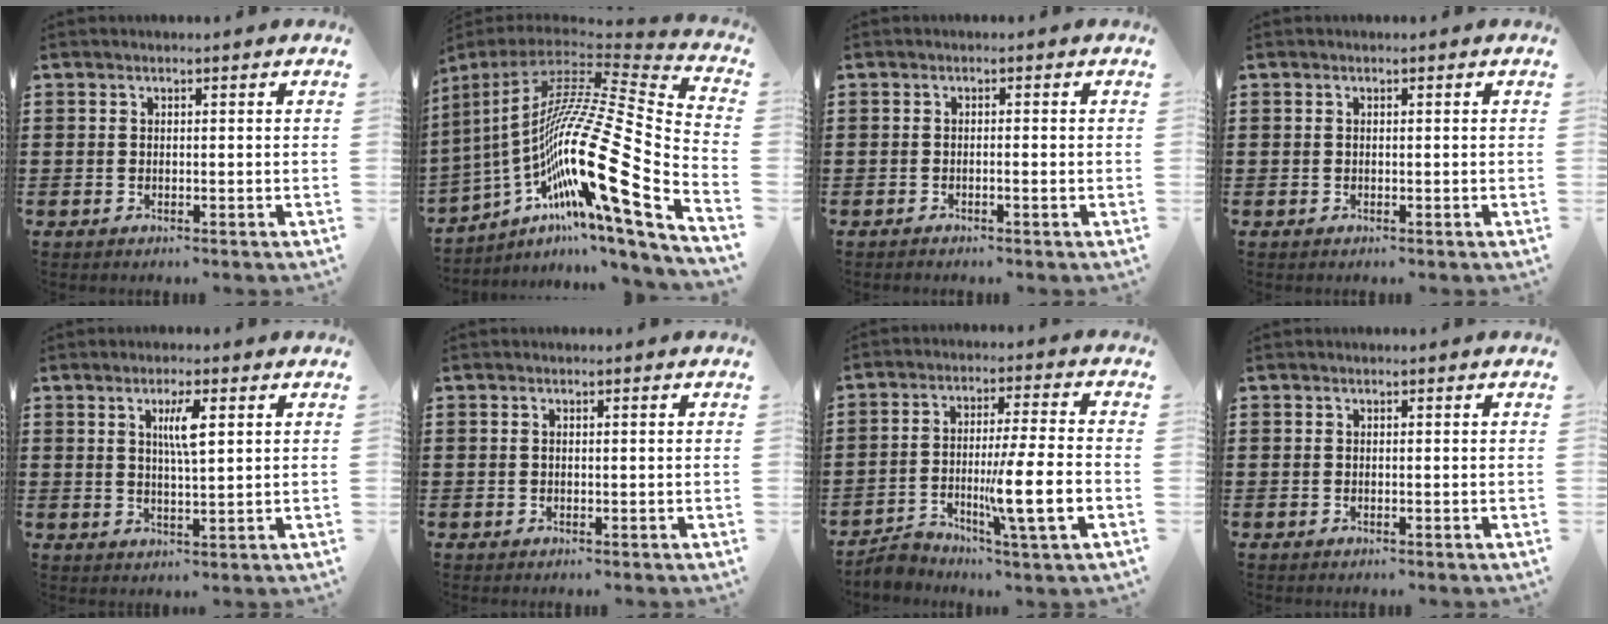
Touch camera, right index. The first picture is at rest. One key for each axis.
{"total": 21.7, "fx": -5.7, "fy": 3.2, "fz": 20.6, "tx": -0.403, "ty": -0.030, "tz": -0.121}
{"total": 0.8, "fx": -0.6, "fy": -0.1, "fz": 0.5, "tx": -0.008, "ty": -0.001, "tz": -0.012}
{"total": 0.0}
{"total": 4.3, "fx": 1.5, "fy": 0.8, "fz": 3.9, "tx": -0.082, "ty": 0.007, "tz": 0.021}
{"total": 0.6, "fx": 0.0, "fy": 0.1, "fz": 0.6, "tx": -0.013, "ty": -0.002, "tz": 0.001}
{"total": 8.7, "fx": -3.8, "fy": 0.4, "fz": 7.8, "tx": -0.136, "ty": -0.001, "tz": -0.068}
{"total": 0.0}